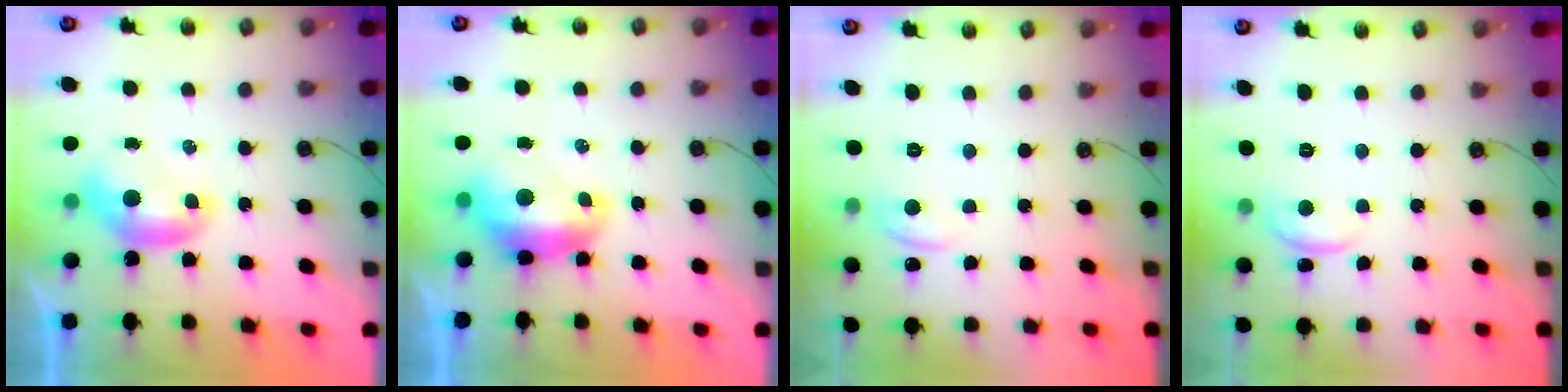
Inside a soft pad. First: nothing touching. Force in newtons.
{"total": 2.2, "press": 2.1, "slide": 0.8}
{"total": 2.4, "press": 2.3, "slide": 0.8}
{"total": 1.2, "press": 1.1, "slide": 0.6}